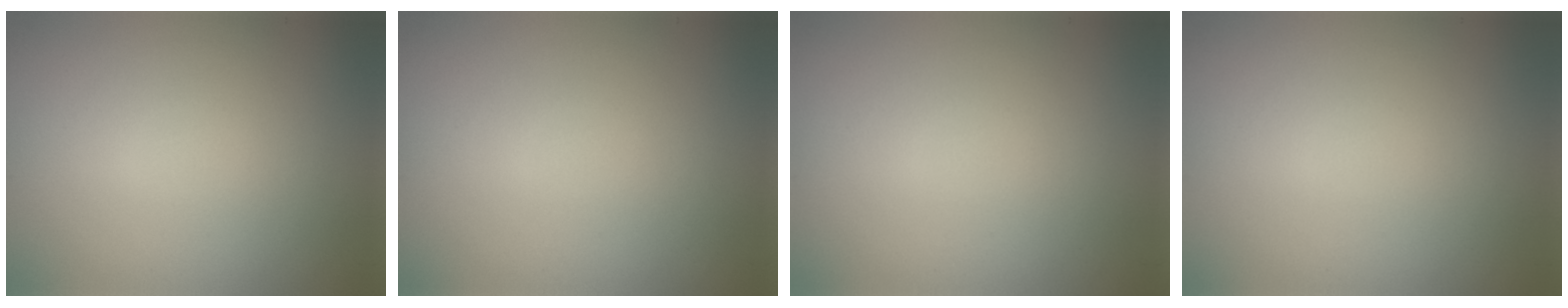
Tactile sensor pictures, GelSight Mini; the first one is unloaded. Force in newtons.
{"total": 0.0}
{"total": 0.0}
{"total": 0.0}